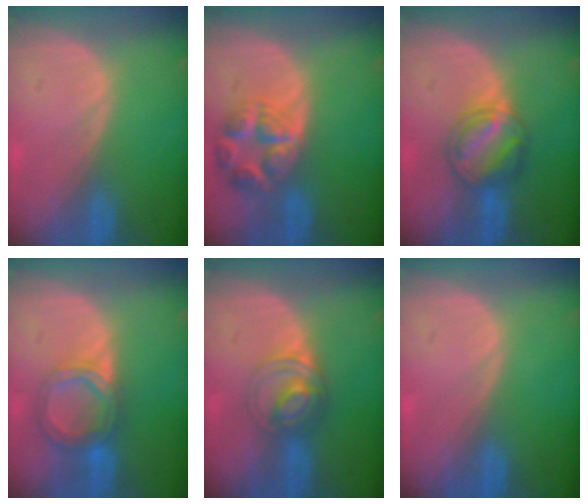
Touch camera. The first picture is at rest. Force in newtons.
{"total": 7.8, "press": 7.0, "slide": 3.5}
{"total": 6.1, "press": 6.0, "slide": 0.8}
{"total": 6.5, "press": 5.8, "slide": 3.1}
{"total": 6.1, "press": 5.4, "slide": 2.8}
{"total": 0.0}